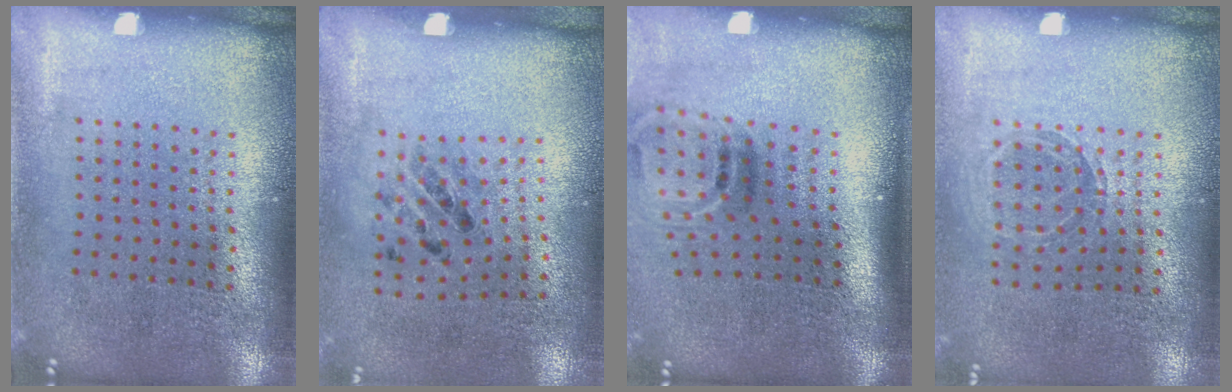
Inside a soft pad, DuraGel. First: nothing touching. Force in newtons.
{"total": 1.3, "press": 0.8, "slide": 1.1}
{"total": 2.0, "press": 1.3, "slide": 1.6}
{"total": 1.0, "press": 1.0, "slide": 0.1}